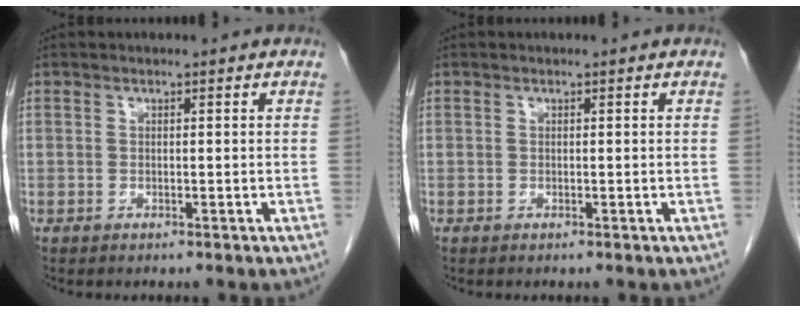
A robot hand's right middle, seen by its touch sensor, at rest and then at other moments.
{"total": 0.0}